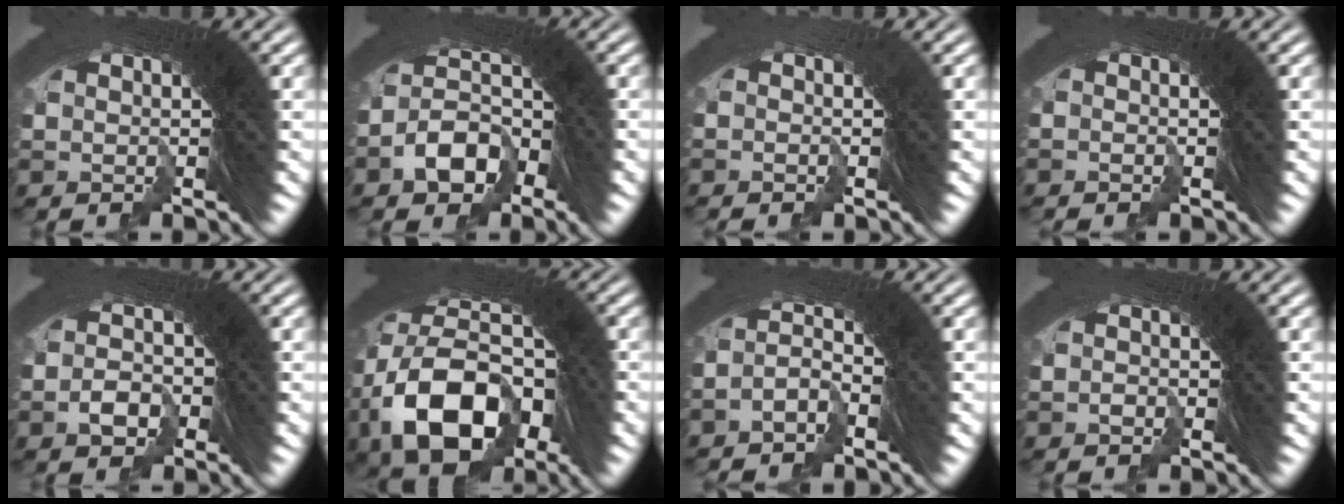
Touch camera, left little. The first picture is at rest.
{"total": 5.7, "force": [-3.2, 4.2, 2.1], "torque": [-0.038, -0.007, -0.064]}
{"total": 3.2, "force": [-1.9, -1.5, -2.0], "torque": [0.031, -0.011, -0.027]}
{"total": 0.6, "force": [-0.3, -0.5, -0.3], "torque": [0.012, 0.002, -0.007]}
{"total": 3.1, "force": [-2.2, 2.2, 0.2], "torque": [0.005, -0.007, -0.043]}
{"total": 13.4, "force": [-3.7, 9.1, 9.1], "torque": [-0.162, -0.036, -0.053]}
{"total": 3.0, "force": [-2.8, 1.2, -0.1], "torque": [0.024, 0.008, -0.058]}
{"total": 1.5, "force": [-1.3, 0.1, -0.9], "torque": [0.015, -0.010, -0.016]}